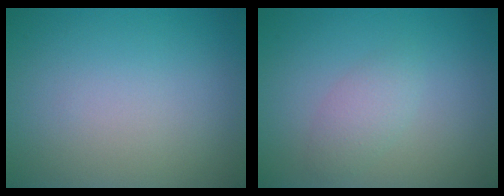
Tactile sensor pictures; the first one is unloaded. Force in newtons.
{"total": 1.8, "press": 1.8, "slide": 0.1}